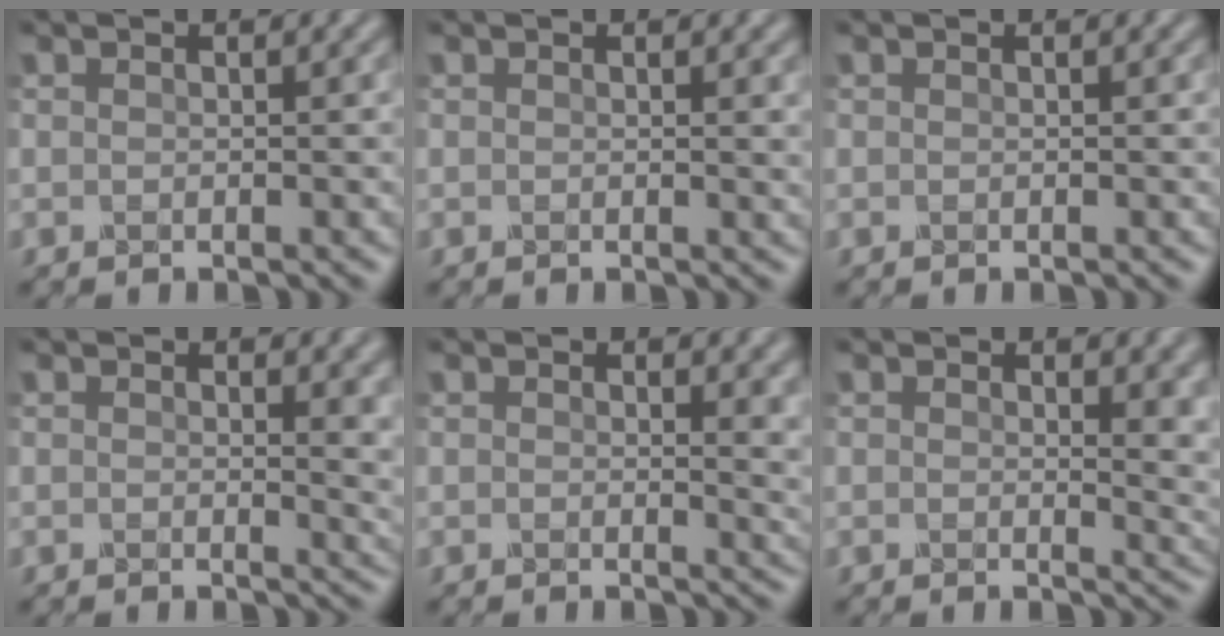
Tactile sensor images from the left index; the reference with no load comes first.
{"total": 0.7, "force": [0.1, 0.4, 0.6], "torque": [-0.009, -0.002, 0.001]}
{"total": 0.0}
{"total": 5.1, "force": [0.2, 3.0, 4.1], "torque": [-0.045, 0.006, 0.002]}
{"total": 4.6, "force": [0.3, 2.8, 3.6], "torque": [-0.039, 0.006, 0.003]}
{"total": 6.6, "force": [0.6, 4.1, 5.2], "torque": [-0.054, 0.007, 0.008]}